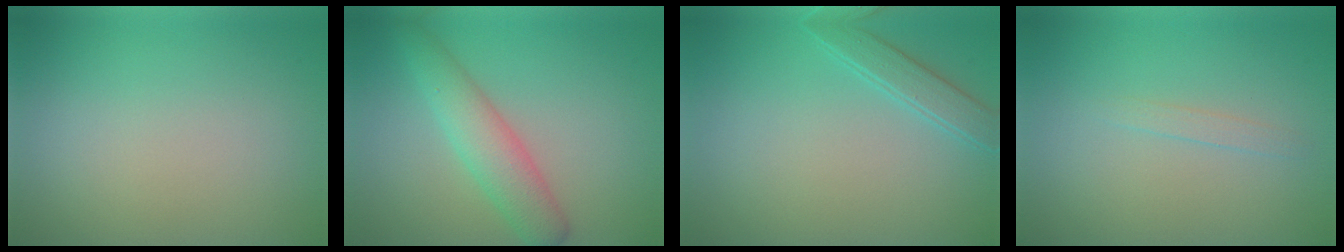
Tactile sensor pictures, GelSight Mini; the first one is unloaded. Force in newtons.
{"total": 4.1, "press": 4.1, "slide": 0.2}
{"total": 1.9, "press": 1.9, "slide": 0.1}
{"total": 0.8, "press": 0.8, "slide": 0.1}